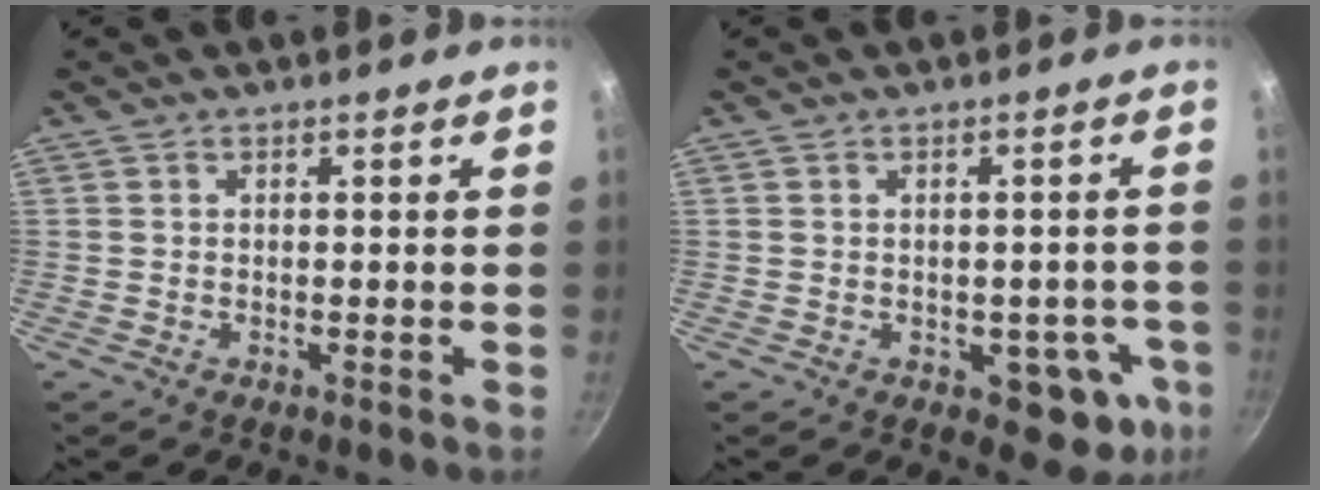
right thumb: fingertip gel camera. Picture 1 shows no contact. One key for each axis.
{"total": 8.4, "fx": -2.5, "fy": 5.4, "fz": 6.0, "tx": -0.014, "ty": 0.020, "tz": -0.022}